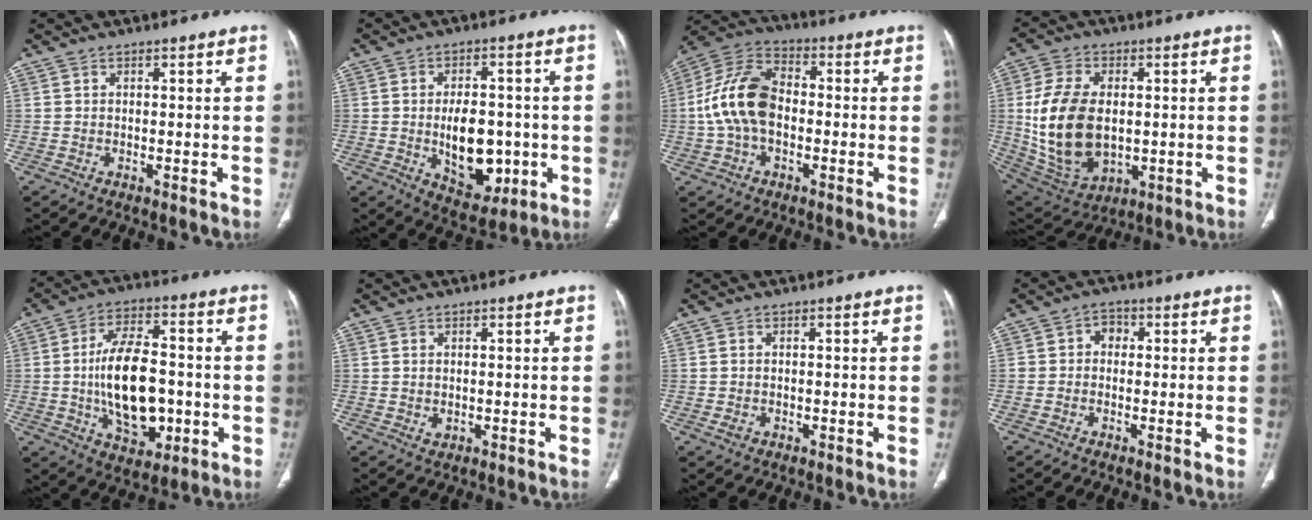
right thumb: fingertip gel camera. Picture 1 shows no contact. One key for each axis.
{"total": 12.7, "fx": -1.8, "fy": 7.8, "fz": 9.9, "tx": -0.116, "ty": 0.005, "tz": -0.009}
{"total": 13.6, "fx": -1.1, "fy": 8.7, "fz": 10.3, "tx": -0.205, "ty": 0.037, "tz": -0.028}
{"total": 17.9, "fx": 0.2, "fy": 11.3, "fz": 13.9, "tx": -0.265, "ty": -0.009, "tz": 0.024}
{"total": 16.7, "fx": -1.9, "fy": 9.3, "fz": 13.7, "tx": -0.215, "ty": 0.012, "tz": -0.023}
{"total": 1.1, "fx": 0.1, "fy": 0.8, "fz": 0.7, "tx": -0.014, "ty": -0.004, "tz": 0.006}
{"total": 1.4, "fx": -0.3, "fy": 1.1, "fz": 0.8, "tx": -0.018, "ty": 0.004, "tz": -0.002}
{"total": 2.8, "fx": 0.1, "fy": 2.3, "fz": 1.5, "tx": -0.005, "ty": 0.011, "tz": -0.007}